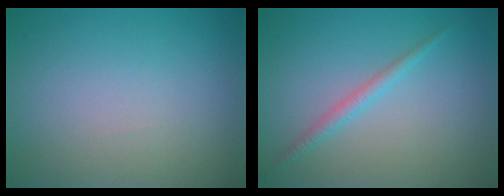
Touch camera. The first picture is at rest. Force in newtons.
{"total": 1.5, "press": 1.5, "slide": 0.1}